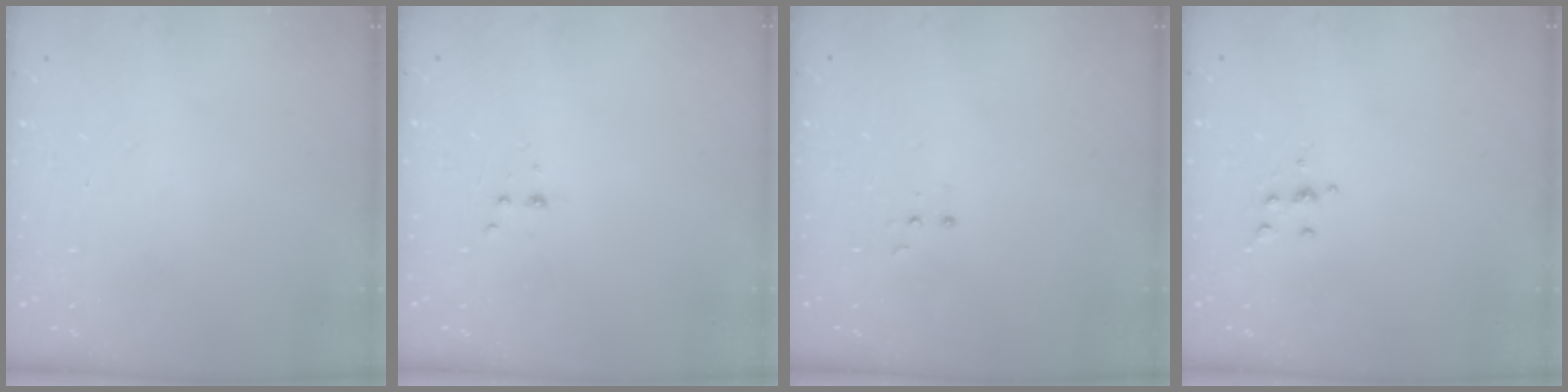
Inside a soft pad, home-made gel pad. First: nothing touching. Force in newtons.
{"total": 2.9, "press": 2.7, "slide": 1.0}
{"total": 3.4, "press": 3.3, "slide": 0.7}
{"total": 4.0, "press": 3.9, "slide": 0.9}